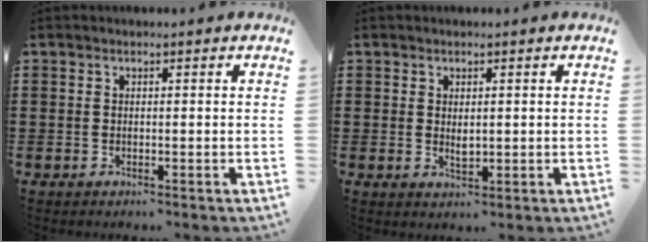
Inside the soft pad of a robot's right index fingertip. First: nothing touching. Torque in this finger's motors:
{"motor_torque": [0.03, 0.78, 0.03, 0.01]}